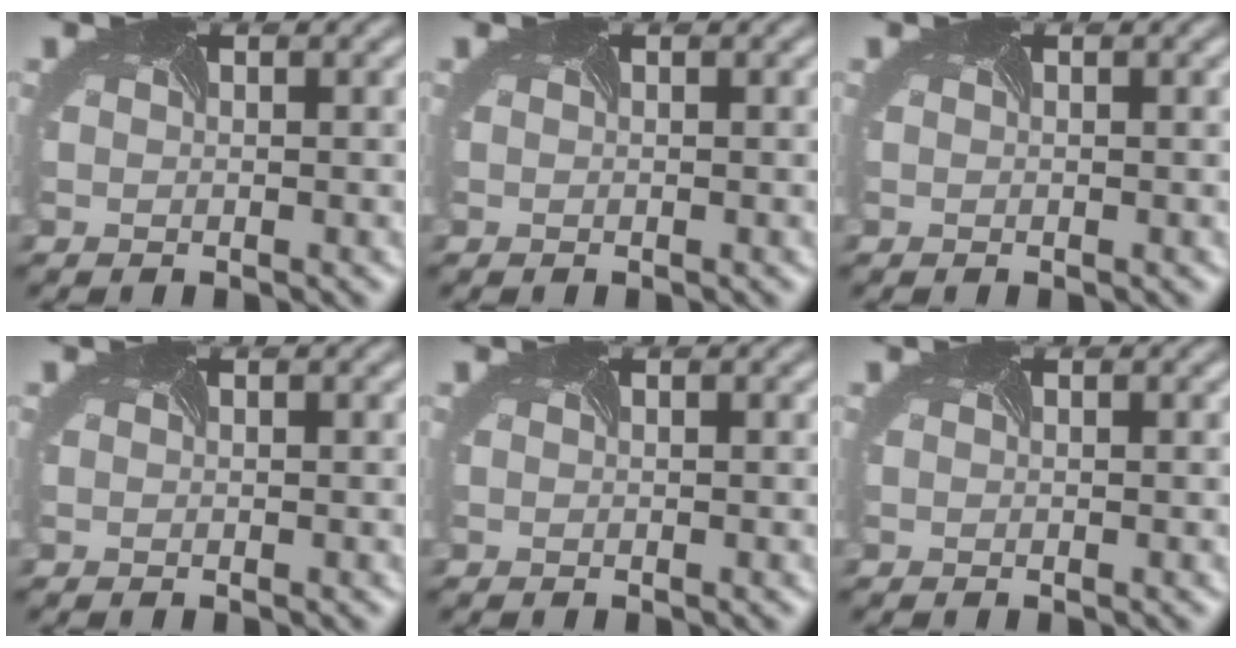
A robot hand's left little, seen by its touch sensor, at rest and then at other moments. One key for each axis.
{"total": 0.0}
{"total": 0.0}
{"total": 0.0}
{"total": 0.0}
{"total": 0.0}